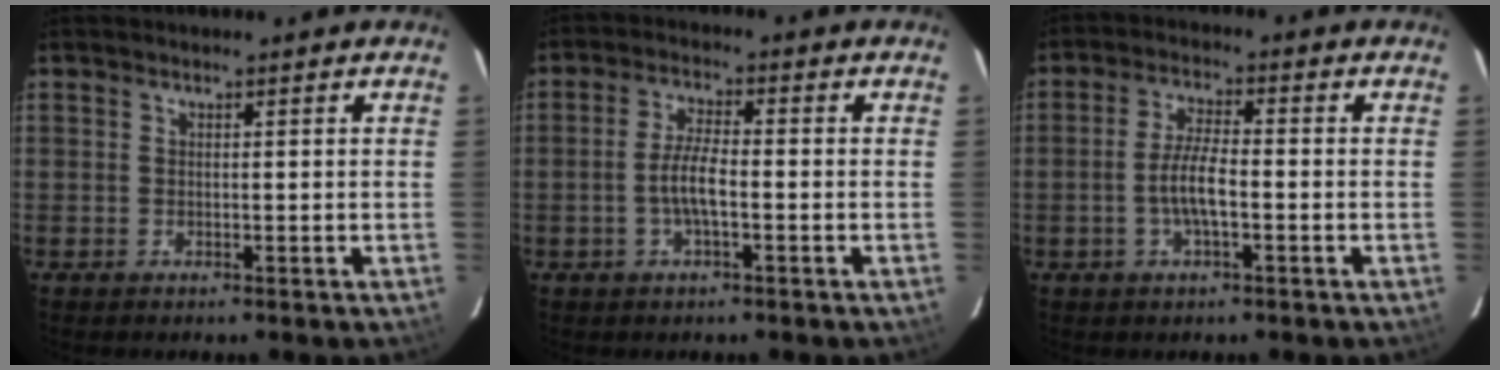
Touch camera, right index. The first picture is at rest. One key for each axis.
{"total": 5.1, "fx": -1.5, "fy": 1.3, "fz": 4.7, "tx": -0.095, "ty": 0.003, "tz": -0.028}
{"total": 5.7, "fx": -1.7, "fy": 1.5, "fz": 5.3, "tx": -0.106, "ty": 0.002, "tz": -0.031}